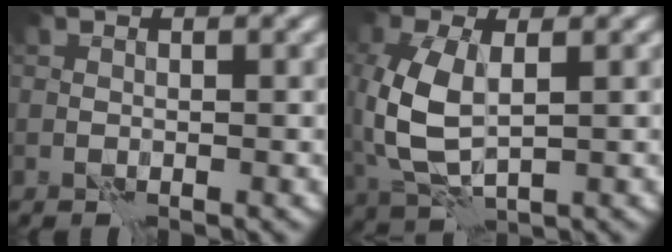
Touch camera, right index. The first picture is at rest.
{"total": 6.9, "force": [0.5, 3.6, 5.8], "torque": [-0.151, -0.003, 0.014]}